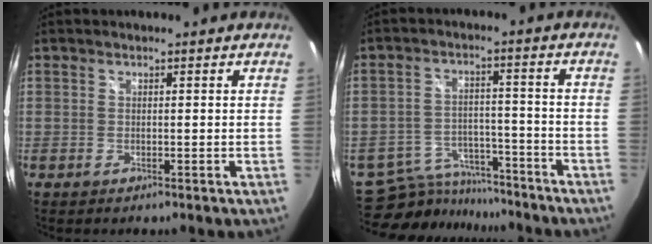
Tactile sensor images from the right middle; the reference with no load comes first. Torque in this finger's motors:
{"motor_torque": [-0.64, -0.56, -0.22, -0.08]}